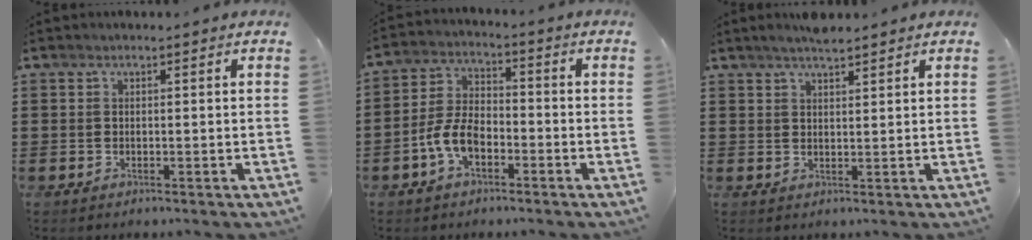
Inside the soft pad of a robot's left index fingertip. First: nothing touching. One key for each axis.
{"total": 6.5, "fx": -3.0, "fy": 3.4, "fz": 4.7, "tx": -0.122, "ty": 0.000, "tz": -0.066}
{"total": 2.6, "fx": 2.3, "fy": 0.2, "fz": 1.2, "tx": -0.026, "ty": 0.004, "tz": 0.042}